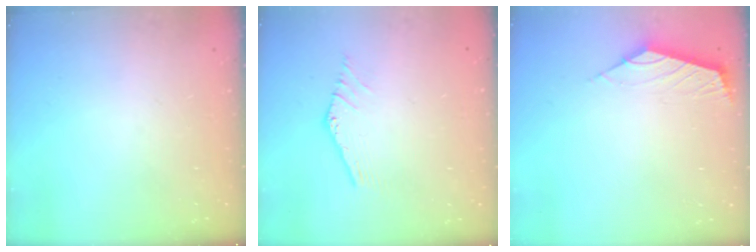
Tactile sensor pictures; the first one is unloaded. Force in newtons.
{"total": 1.4, "press": 1.3, "slide": 0.1}
{"total": 2.5, "press": 2.4, "slide": 0.6}